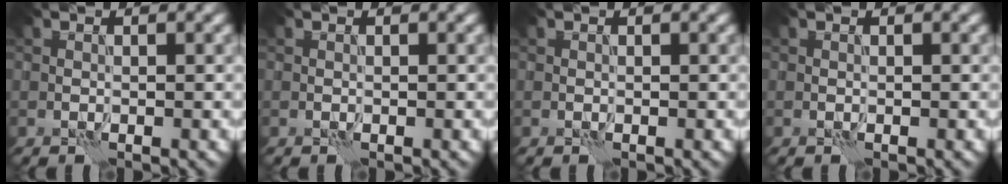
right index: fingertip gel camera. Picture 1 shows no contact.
{"total": 0.0}
{"total": 0.0}
{"total": 0.0}